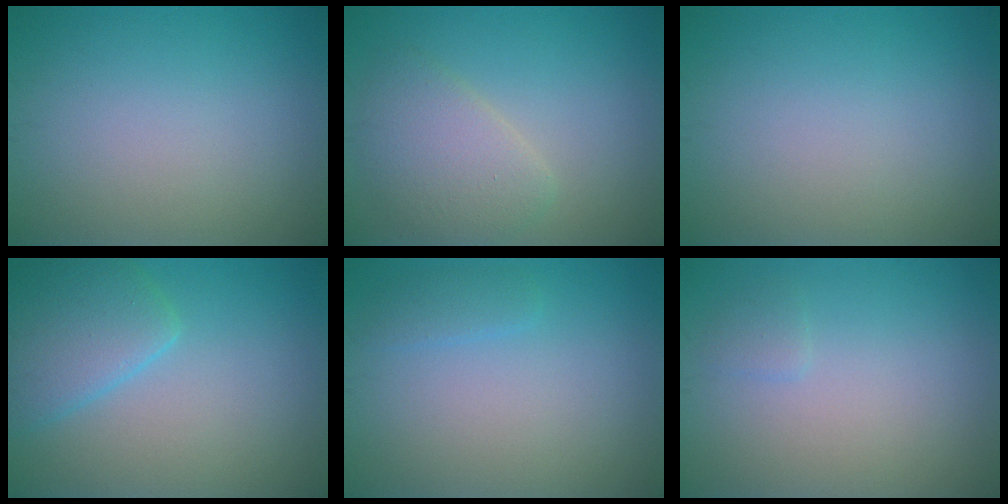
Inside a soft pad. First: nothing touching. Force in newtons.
{"total": 3.9, "press": 3.8, "slide": 0.2}
{"total": 0.0}
{"total": 4.7, "press": 4.7, "slide": 0.2}
{"total": 1.2, "press": 1.2, "slide": 0.2}
{"total": 0.8, "press": 0.8, "slide": 0.1}